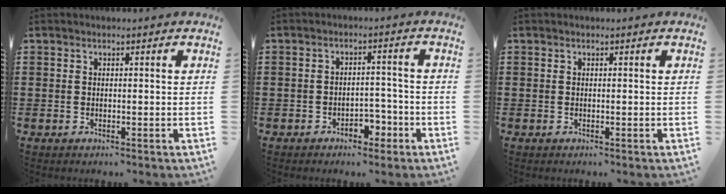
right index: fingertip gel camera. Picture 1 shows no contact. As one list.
[{"total": 3.3, "force": [-2.3, 1.8, 1.6], "torque": [-0.029, 0.007, -0.046]}, {"total": 0.0}]